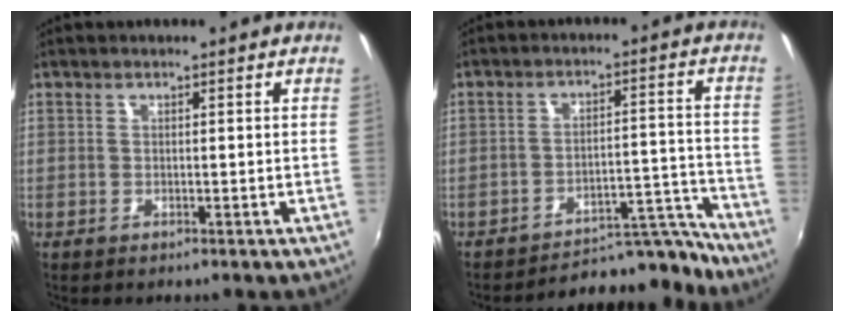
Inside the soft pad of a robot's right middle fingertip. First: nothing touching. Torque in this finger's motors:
{"motor_torque": [0.70, -1.29, -0.18, -0.03]}